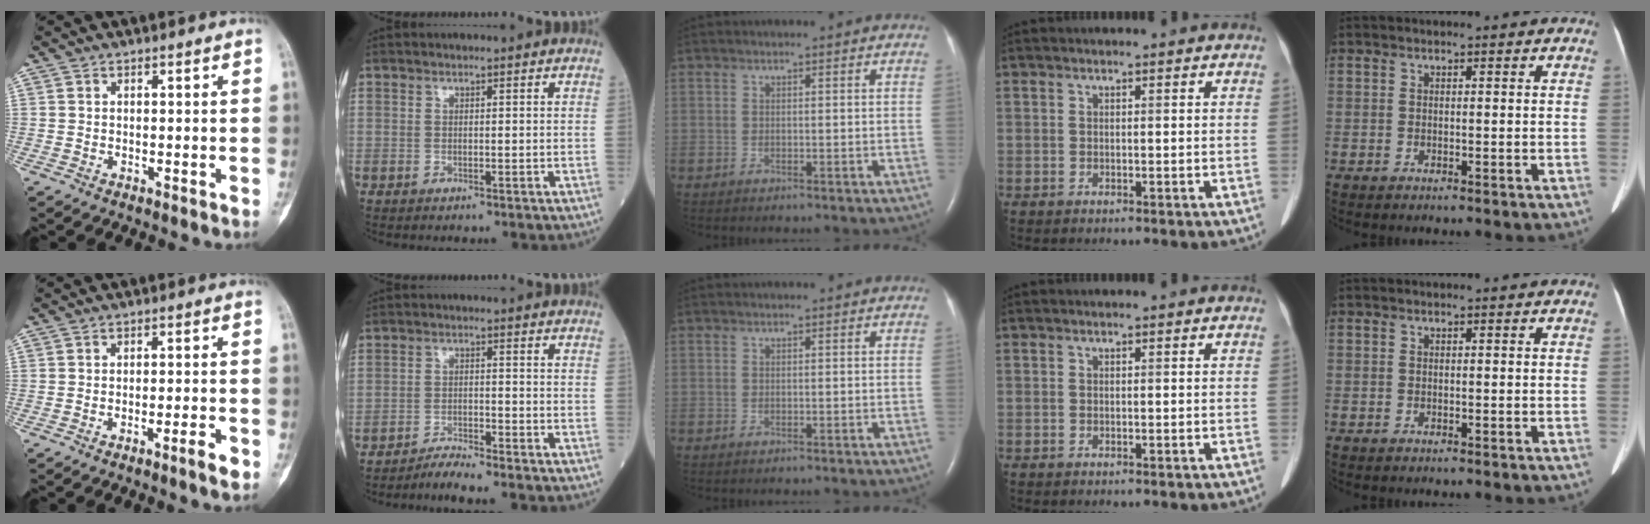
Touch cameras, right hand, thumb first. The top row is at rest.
{"thumb": {"total": 3.5, "force": [-2.0, 0.3, 2.9], "torque": [-0.049, 0.010, -0.033]}, "index": {"total": 3.9, "force": [-3.7, -0.9, 0.8], "torque": [-0.016, -0.013, -0.066]}}